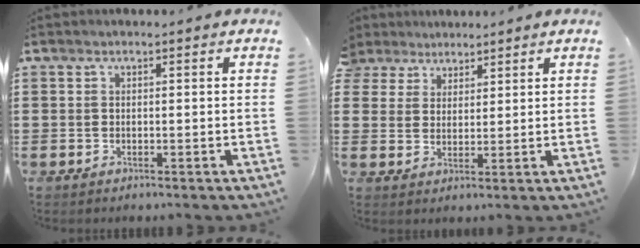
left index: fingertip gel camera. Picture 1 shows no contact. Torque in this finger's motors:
{"motor_torque": [2.14, 0.00, 1.05, 0.21]}